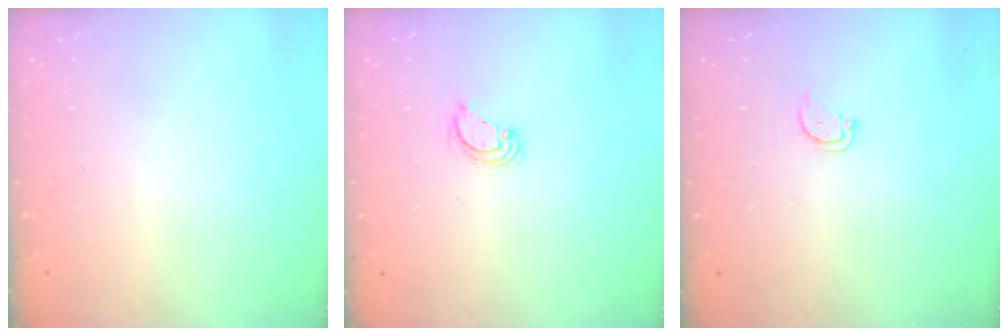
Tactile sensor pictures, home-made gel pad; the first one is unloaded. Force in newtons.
{"total": 3.2, "press": 3.2, "slide": 0.2}
{"total": 2.0, "press": 2.0, "slide": 0.2}